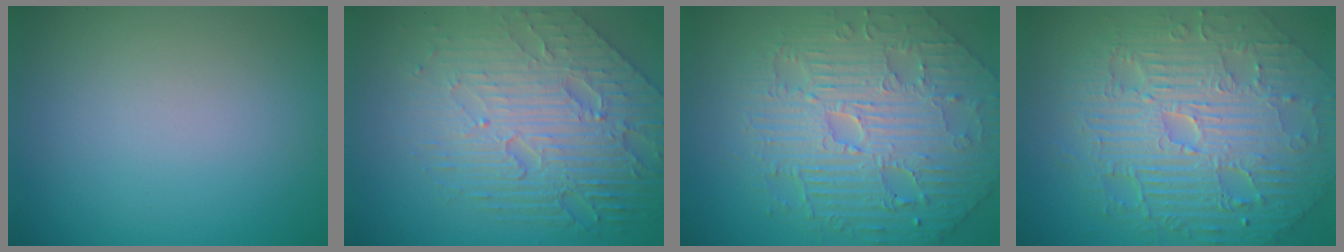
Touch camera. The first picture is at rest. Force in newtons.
{"total": 8.4, "press": 5.7, "slide": 6.2}
{"total": 6.9, "press": 5.9, "slide": 3.5}
{"total": 11.1, "press": 7.2, "slide": 8.5}